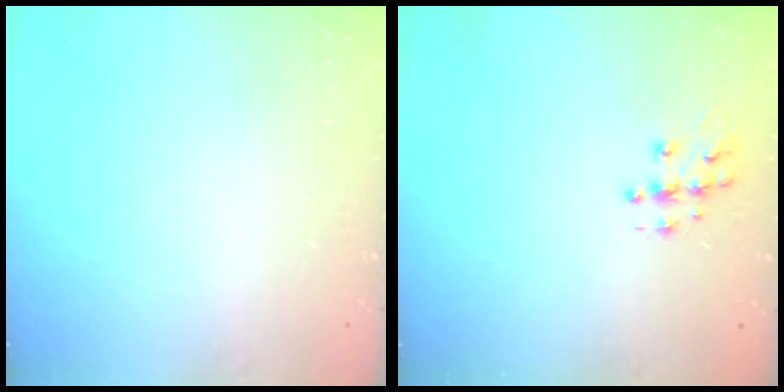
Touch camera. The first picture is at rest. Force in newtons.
{"total": 9.2, "press": 9.2, "slide": 0.5}